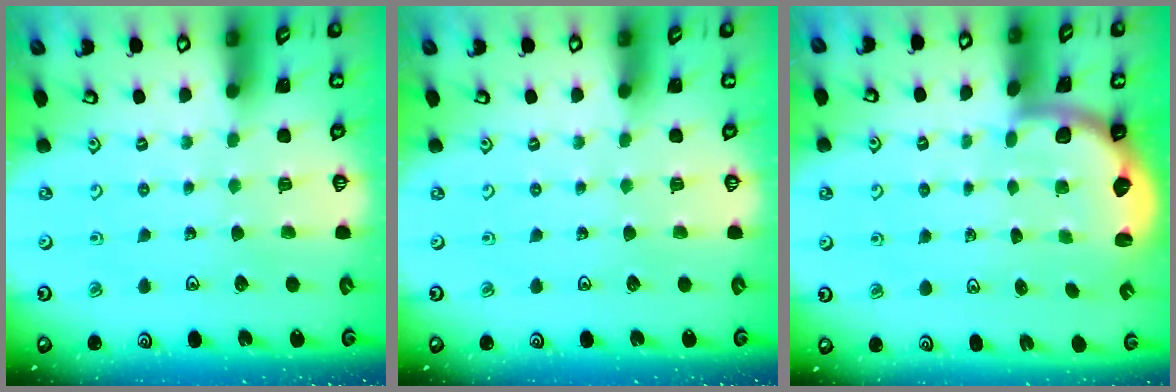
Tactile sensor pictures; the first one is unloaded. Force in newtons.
{"total": 0.0}
{"total": 2.3, "press": 1.9, "slide": 1.3}